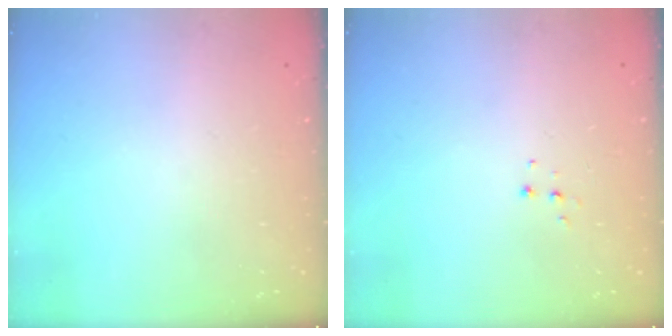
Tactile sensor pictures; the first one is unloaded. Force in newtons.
{"total": 3.9, "press": 3.9, "slide": 0.4}